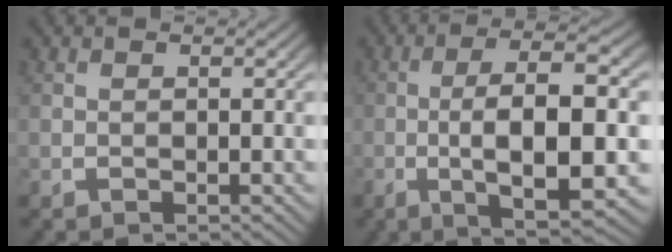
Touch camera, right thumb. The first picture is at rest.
{"total": 9.1, "force": [-1.1, 3.0, 8.6], "torque": [-0.168, -0.022, -0.007]}